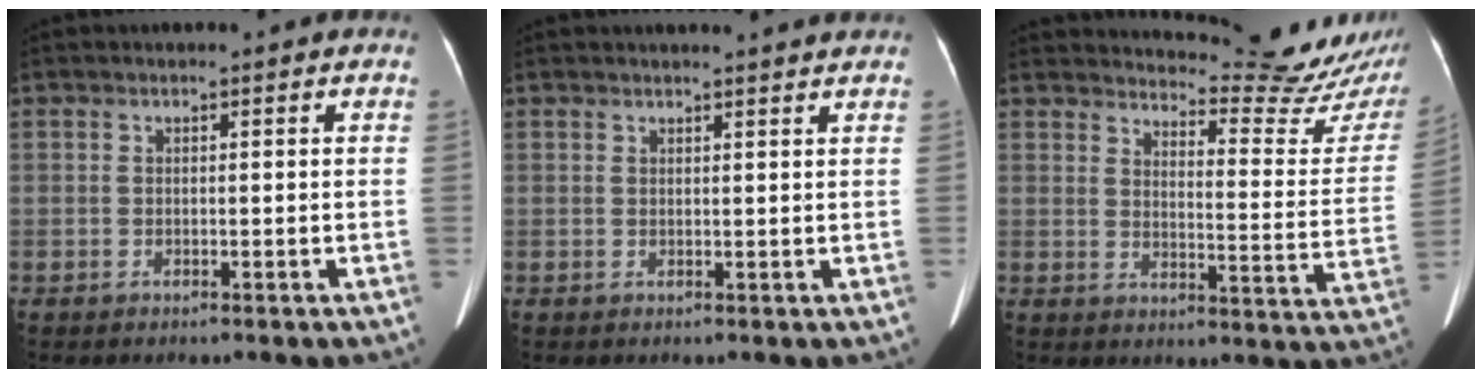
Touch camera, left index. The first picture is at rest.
{"total": 4.3, "force": [4.1, -0.4, 1.1], "torque": [-0.013, 0.006, 0.042]}
{"total": 16.7, "force": [16.4, 0.5, 3.4], "torque": [-0.037, -0.102, 0.185]}